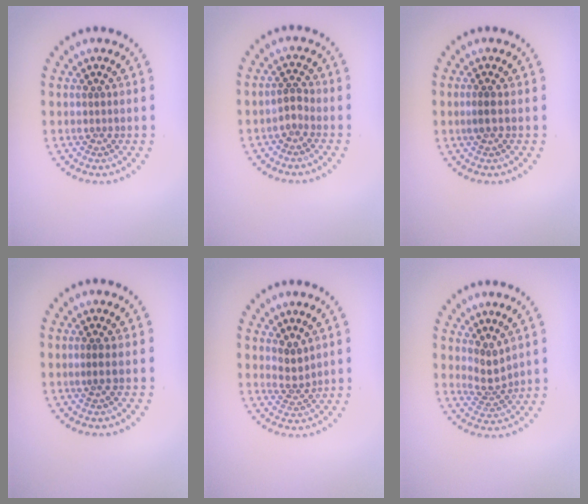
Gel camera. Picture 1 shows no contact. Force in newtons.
{"total": 1.1, "press": 0.9, "slide": 0.7}
{"total": 1.1, "press": 0.9, "slide": 0.6}
{"total": 0.6, "press": 0.3, "slide": 0.5}
{"total": 1.9, "press": 1.4, "slide": 1.2}
{"total": 2.2, "press": 1.5, "slide": 1.6}